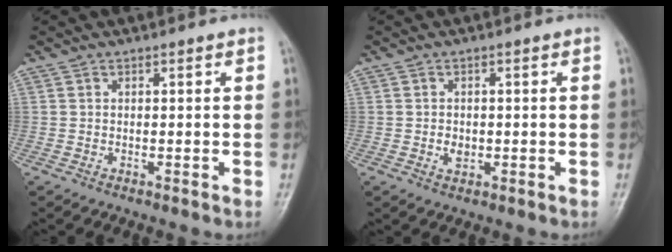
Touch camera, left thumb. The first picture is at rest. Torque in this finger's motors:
{"motor_torque": [0.00, 0.04, 0.12, -0.06, 0.00]}